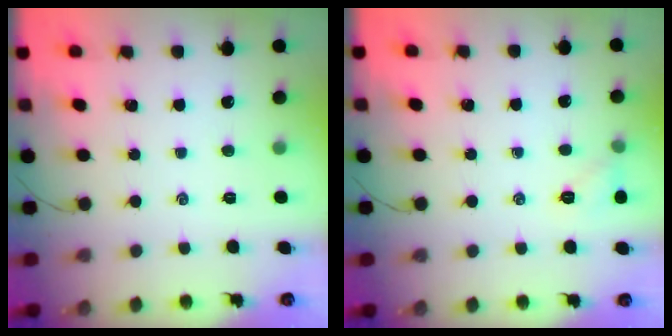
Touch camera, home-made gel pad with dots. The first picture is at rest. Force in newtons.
{"total": 5.2, "press": 5.0, "slide": 1.4}